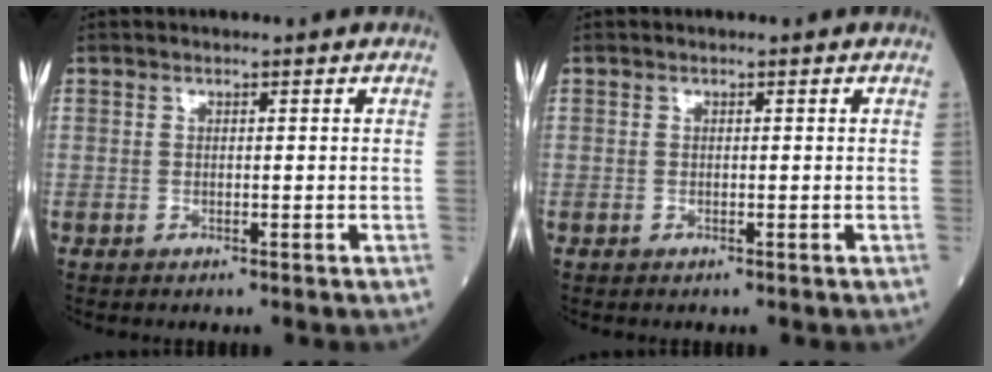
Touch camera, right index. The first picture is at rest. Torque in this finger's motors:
{"motor_torque": [0.01, 0.01, -0.04, -0.01]}